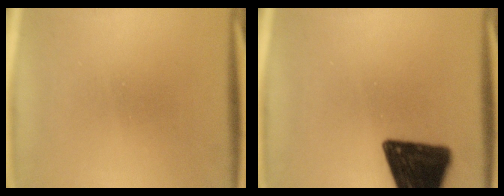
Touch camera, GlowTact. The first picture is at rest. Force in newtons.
{"total": 17.0}